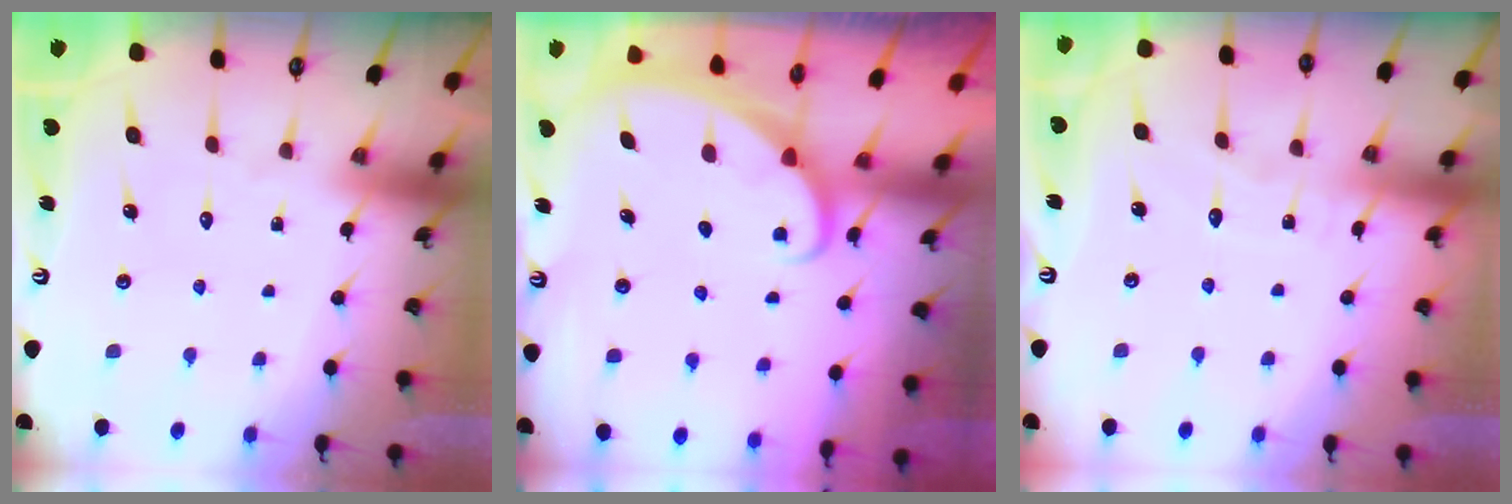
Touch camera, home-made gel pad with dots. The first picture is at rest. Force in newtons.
{"total": 1.7, "press": 1.7, "slide": 0.1}
{"total": 4.1, "press": 4.1, "slide": 0.4}